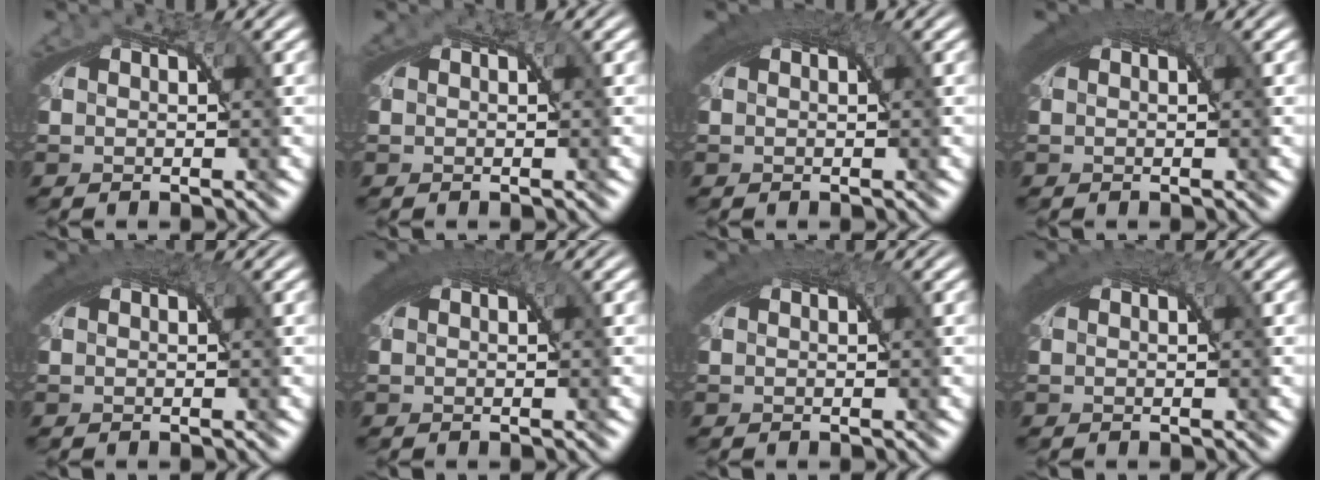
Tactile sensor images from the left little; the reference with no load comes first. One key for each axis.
{"total": 0.7, "fx": 0.3, "fy": 0.4, "fz": 0.4, "tx": -0.007, "ty": 0.001, "tz": 0.004}
{"total": 3.6, "fx": 1.7, "fy": 1.2, "fz": 3.0, "tx": -0.041, "ty": 0.013, "tz": 0.021}
{"total": 3.7, "fx": 1.6, "fy": 1.3, "fz": 3.1, "tx": -0.043, "ty": 0.013, "tz": 0.021}
{"total": 3.4, "fx": 1.6, "fy": 1.1, "fz": 2.8, "tx": -0.041, "ty": 0.012, "tz": 0.021}
{"total": 4.1, "fx": 1.8, "fy": 1.4, "fz": 3.4, "tx": -0.048, "ty": 0.013, "tz": 0.023}
{"total": 3.4, "fx": 1.6, "fy": 1.1, "fz": 2.8, "tx": -0.039, "ty": 0.013, "tz": 0.021}
{"total": 3.4, "fx": 1.6, "fy": 1.2, "fz": 2.9, "tx": -0.043, "ty": 0.011, "tz": 0.021}